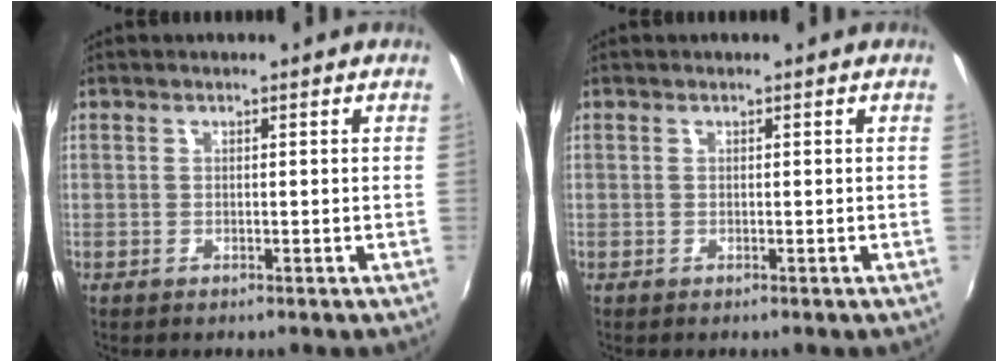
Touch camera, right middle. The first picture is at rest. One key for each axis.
{"total": 0.0}